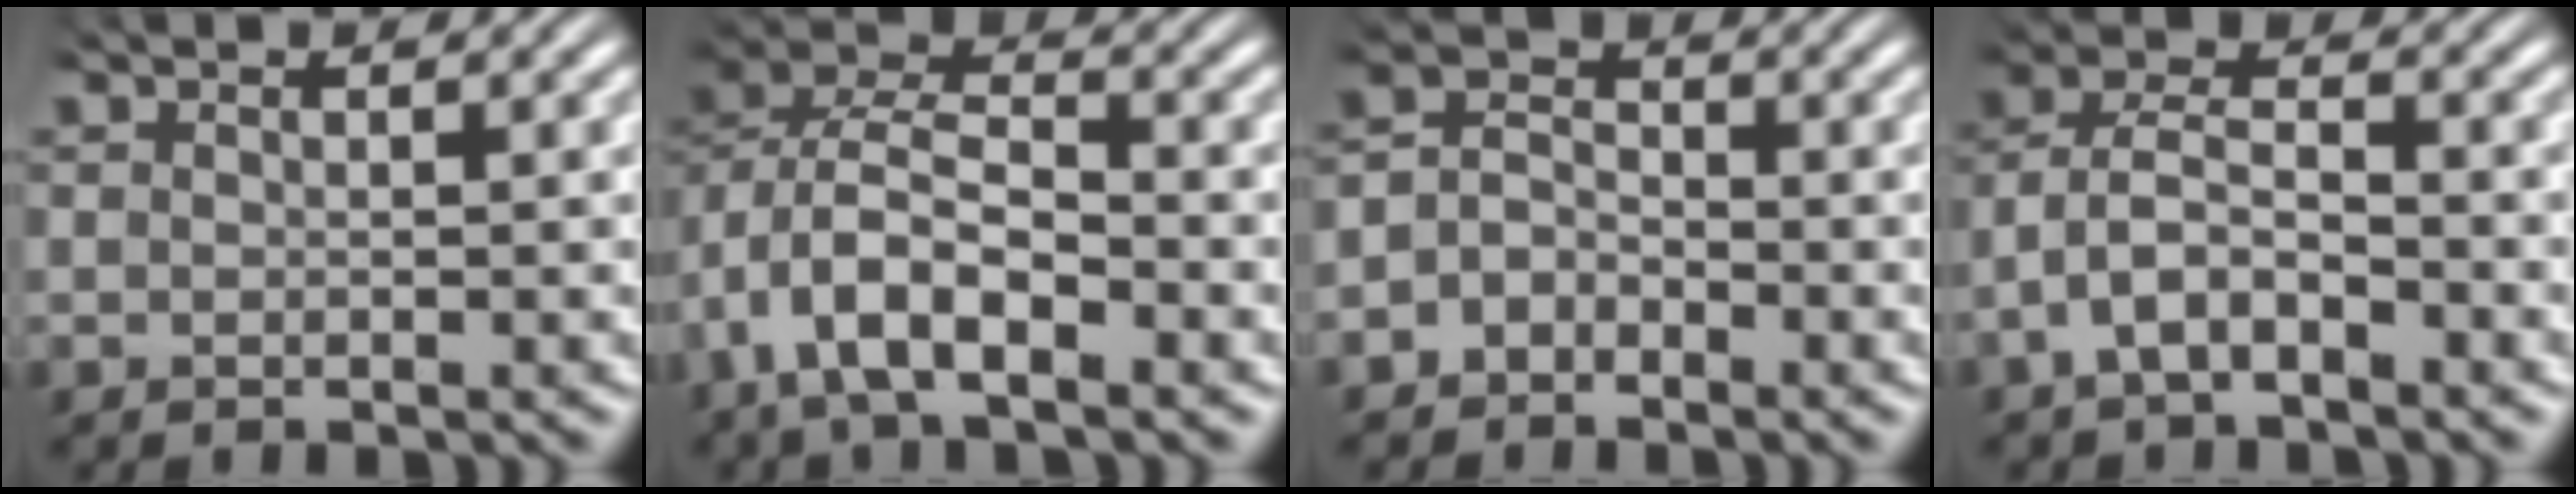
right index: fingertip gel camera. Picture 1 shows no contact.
{"total": 6.8, "force": [0.1, 5.0, 4.6], "torque": [-0.106, -0.003, -0.010]}
{"total": 3.8, "force": [-1.9, 3.1, 1.1], "torque": [-0.020, -0.004, -0.040]}
{"total": 3.9, "force": [-1.1, 2.8, 2.5], "torque": [-0.065, -0.015, -0.016]}